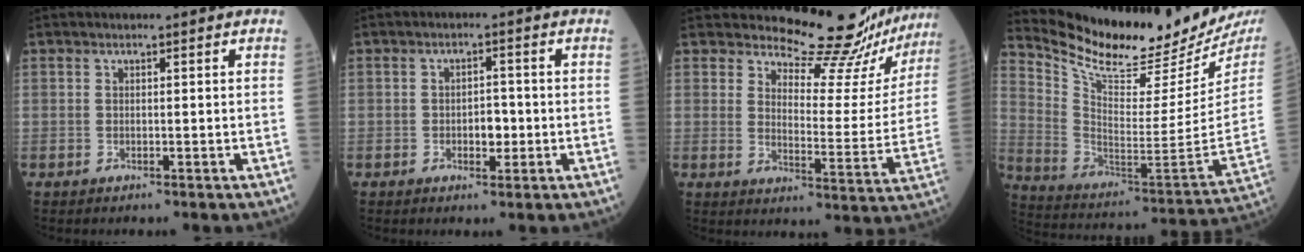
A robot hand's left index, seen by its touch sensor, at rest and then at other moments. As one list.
[{"total": 2.8, "force": [-0.8, 1.5, 2.2], "torque": [-0.026, 0.001, -0.012]}, {"total": 16.9, "force": [16.4, 1.7, 3.6], "torque": [-0.042, -0.104, 0.184]}, {"total": 23.4, "force": [21.1, 1.6, 10.1], "torque": [-0.184, -0.098, 0.320]}]